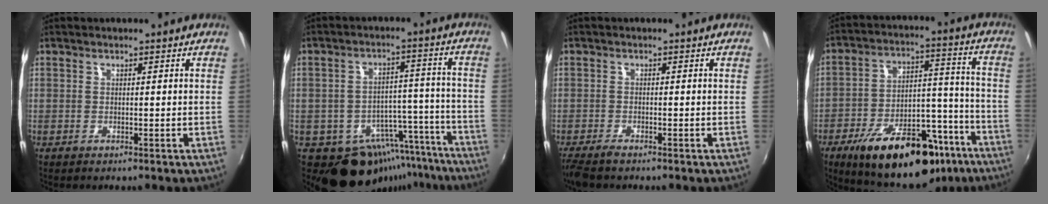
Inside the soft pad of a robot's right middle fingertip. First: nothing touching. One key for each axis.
{"total": 14.2, "fx": -10.5, "fy": 8.4, "fz": 4.6, "tx": -0.071, "ty": 0.040, "tz": -0.122}
{"total": 4.2, "fx": -3.5, "fy": 0.7, "fz": 2.2, "tx": -0.055, "ty": -0.021, "tz": -0.067}
{"total": 24.8, "fx": -16.0, "fy": 10.7, "fz": 15.5, "tx": -0.254, "ty": 0.012, "tz": -0.223}